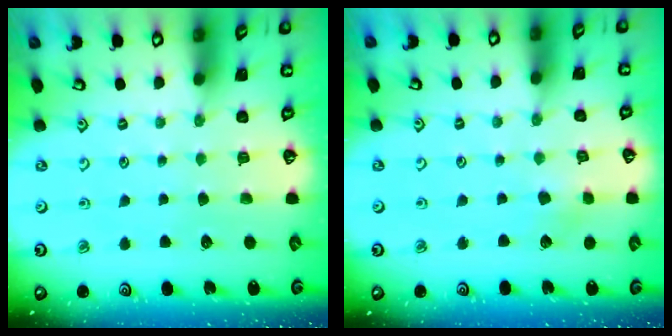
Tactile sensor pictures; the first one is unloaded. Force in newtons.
{"total": 3.1, "press": 3.1, "slide": 0.3}